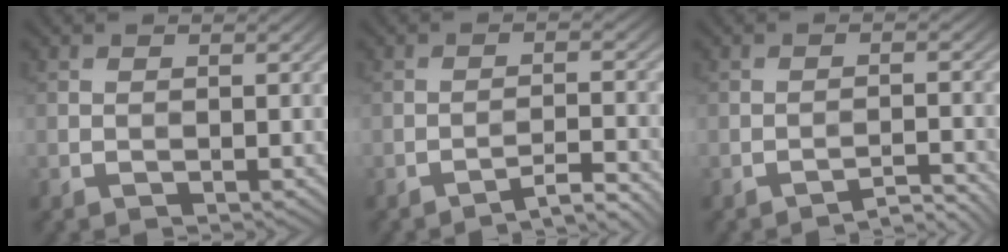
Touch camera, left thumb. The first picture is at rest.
{"total": 3.6, "force": [-3.1, 0.3, 1.8], "torque": [-0.024, 0.015, -0.052]}
{"total": 2.6, "force": [-2.4, 0.2, 0.8], "torque": [-0.001, 0.013, -0.042]}